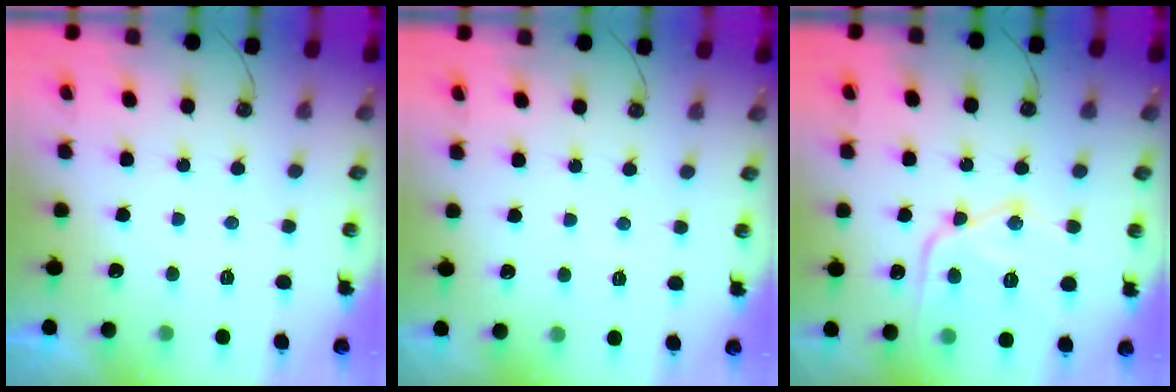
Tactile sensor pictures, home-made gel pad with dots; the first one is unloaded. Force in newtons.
{"total": 2.4, "press": 2.3, "slide": 0.4}
{"total": 17.2, "press": 17.1, "slide": 1.7}